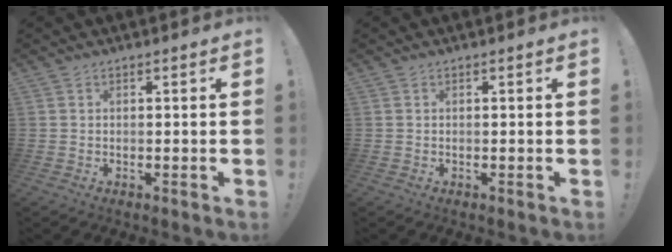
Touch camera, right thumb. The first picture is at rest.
{"total": 0.0}